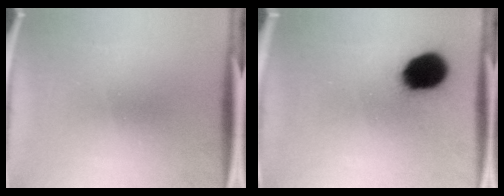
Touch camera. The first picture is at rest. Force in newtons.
{"total": 13.7}